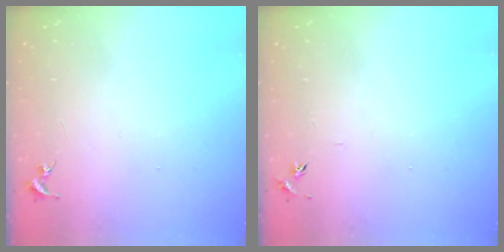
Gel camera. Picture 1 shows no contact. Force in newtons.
{"total": 4.1, "press": 4.0, "slide": 0.4}